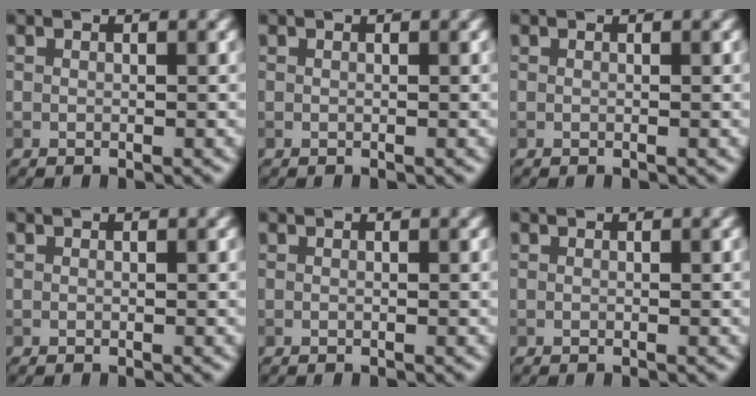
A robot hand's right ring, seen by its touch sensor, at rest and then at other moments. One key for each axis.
{"total": 0.0}
{"total": 0.0}
{"total": 0.0}
{"total": 0.0}
{"total": 0.0}